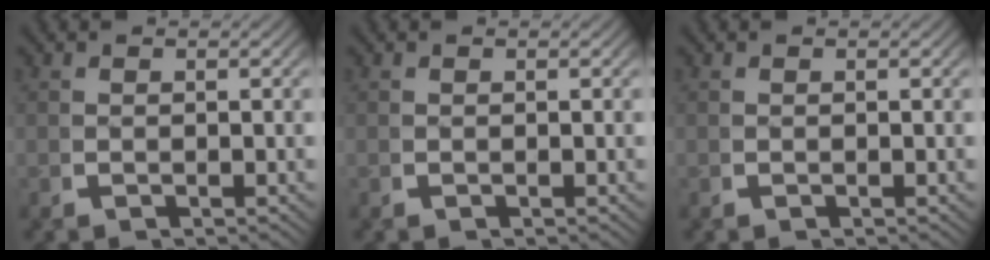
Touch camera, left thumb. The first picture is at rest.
{"total": 0.0}
{"total": 0.0}